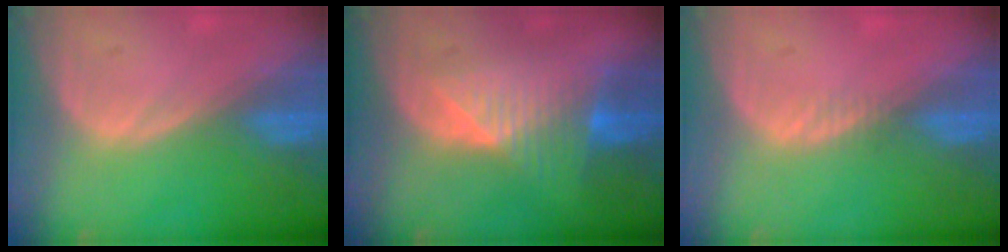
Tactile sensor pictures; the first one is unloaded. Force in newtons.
{"total": 8.1, "press": 6.9, "slide": 4.3}
{"total": 1.2, "press": 0.9, "slide": 0.8}